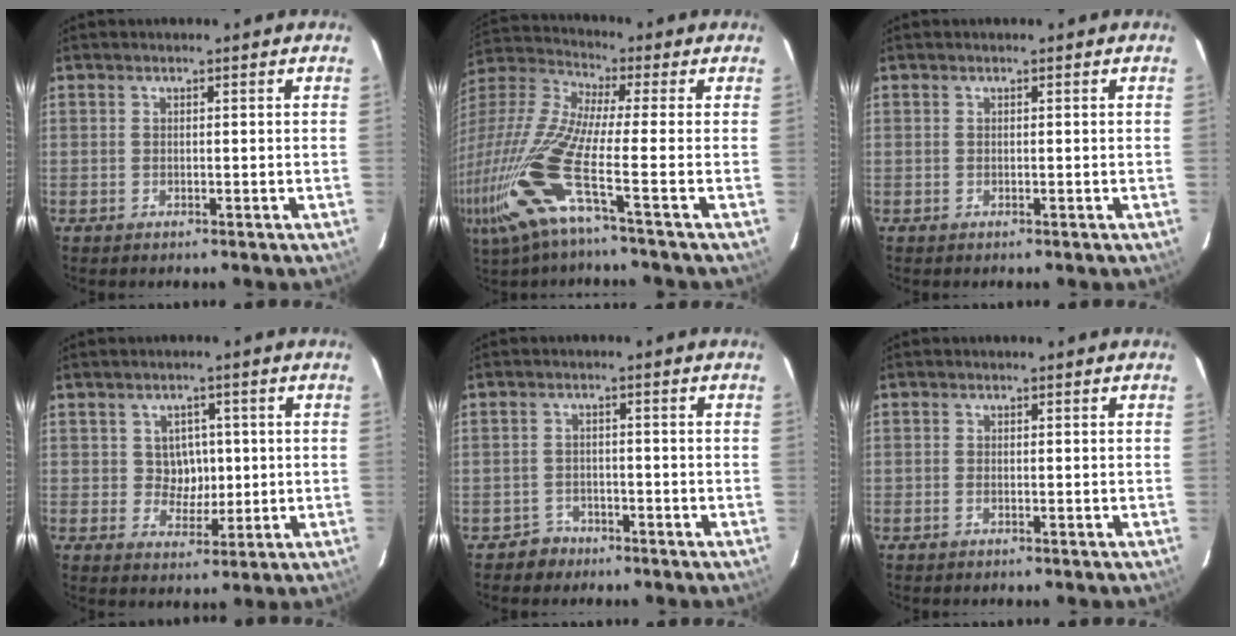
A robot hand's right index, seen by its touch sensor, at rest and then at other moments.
{"total": 17.7, "force": [-7.3, 1.1, 16.1], "torque": [-0.327, -0.041, -0.153]}
{"total": 0.0}
{"total": 4.6, "force": [0.5, 4.3, 1.7], "torque": [-0.028, 0.010, 0.011]}
{"total": 3.4, "force": [-2.4, 2.4, -0.3], "torque": [-0.004, 0.013, -0.039]}
{"total": 0.8, "force": [-0.3, 0.4, 0.6], "torque": [-0.015, 0.000, -0.006]}